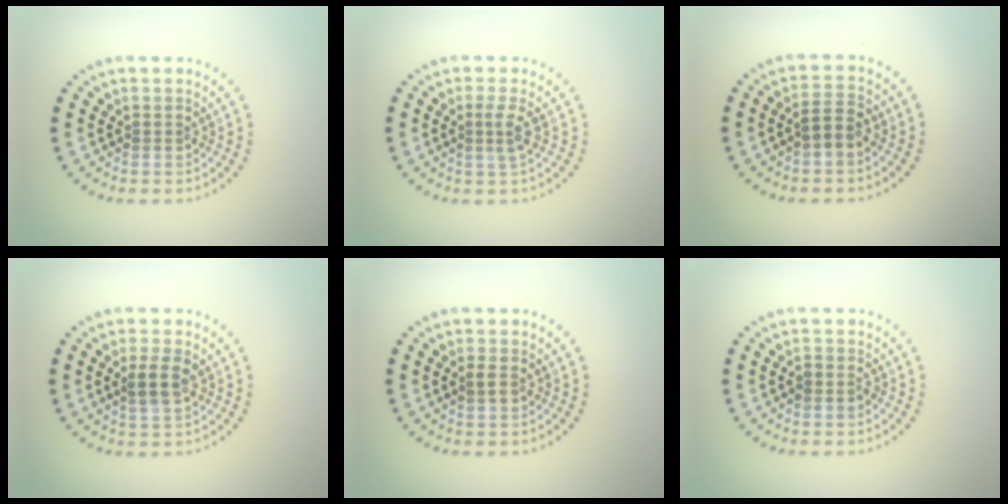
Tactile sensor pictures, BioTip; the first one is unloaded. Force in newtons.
{"total": 1.8, "press": 1.4, "slide": 1.2}
{"total": 2.1, "press": 2.0, "slide": 0.6}
{"total": 2.4, "press": 2.3, "slide": 0.8}
{"total": 1.0, "press": 1.0, "slide": 0.2}
{"total": 0.9, "press": 0.9, "slide": 0.3}